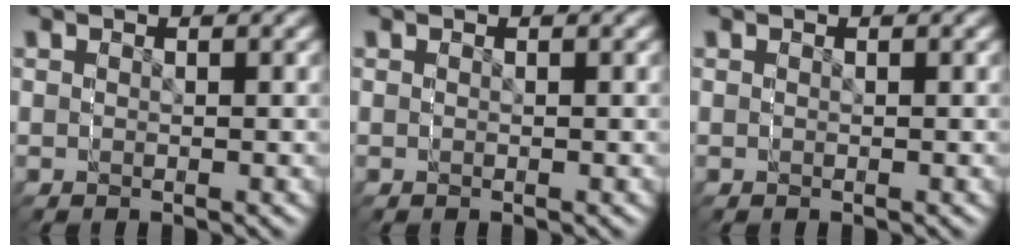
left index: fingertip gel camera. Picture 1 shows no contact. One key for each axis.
{"total": 0.0}
{"total": 0.0}